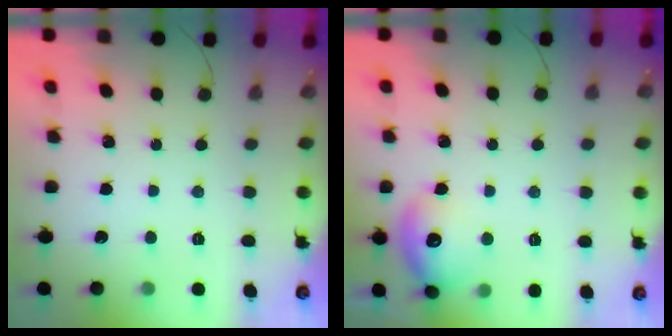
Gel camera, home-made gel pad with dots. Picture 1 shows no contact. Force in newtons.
{"total": 12.9, "press": 12.9, "slide": 1.2}